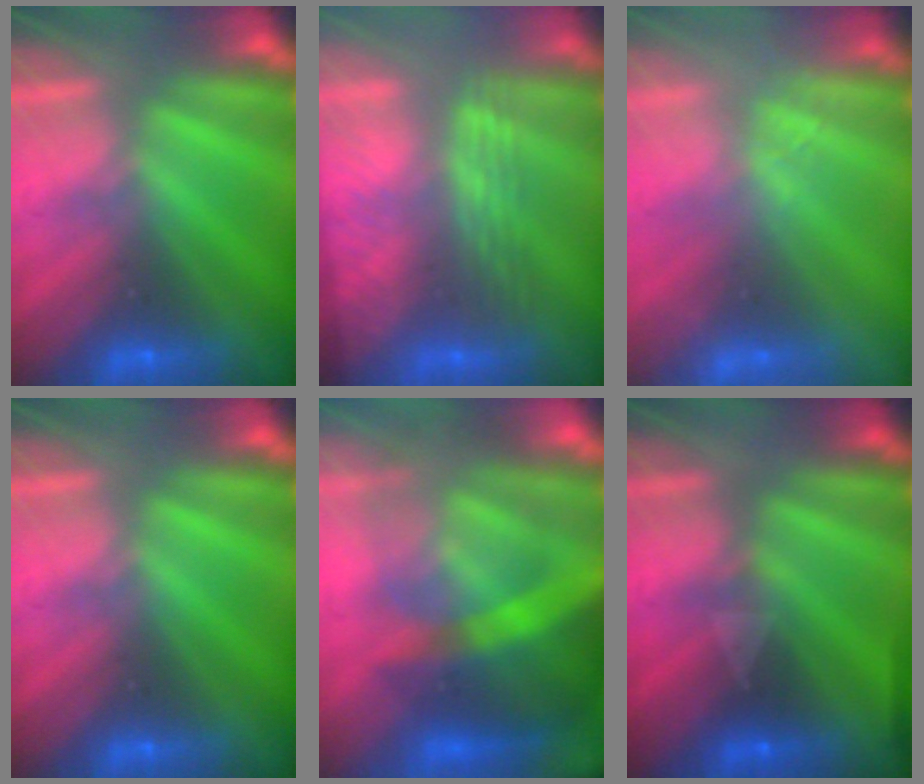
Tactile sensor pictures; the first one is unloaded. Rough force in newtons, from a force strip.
{"total": 2.7}
{"total": 2.3}
{"total": 0.0}
{"total": 9.1}
{"total": 3.0}